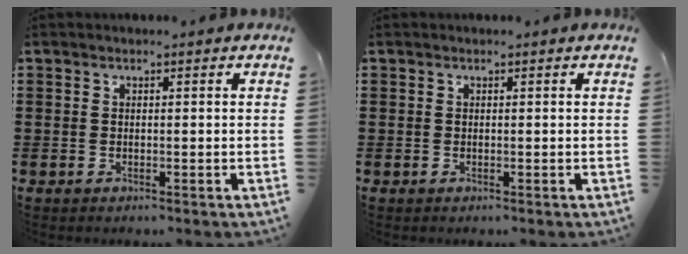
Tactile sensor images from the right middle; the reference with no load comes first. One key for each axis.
{"total": 0.0}